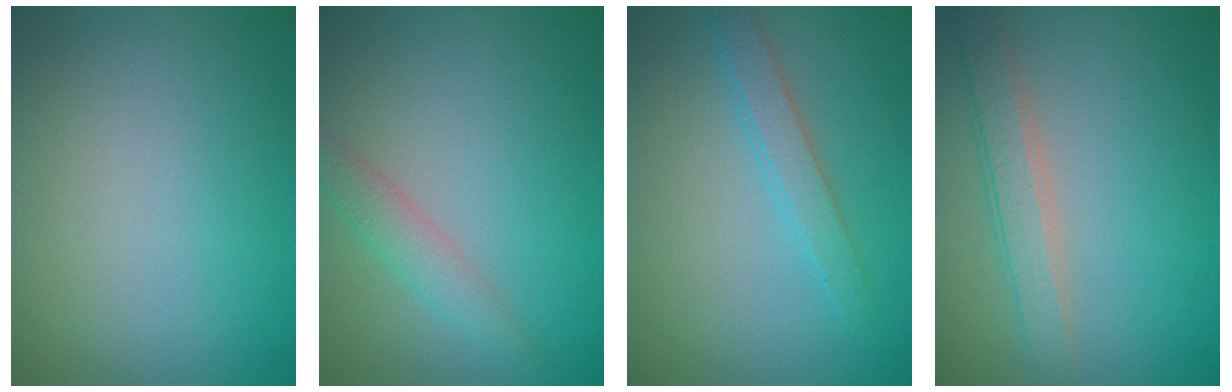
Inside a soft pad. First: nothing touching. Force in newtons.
{"total": 2.2, "press": 2.2, "slide": 0.1}
{"total": 1.7, "press": 1.7, "slide": 0.1}
{"total": 2.9, "press": 2.9, "slide": 0.2}